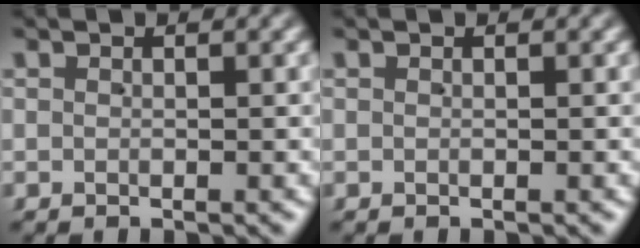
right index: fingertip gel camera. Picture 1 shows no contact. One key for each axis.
{"total": 0.0}